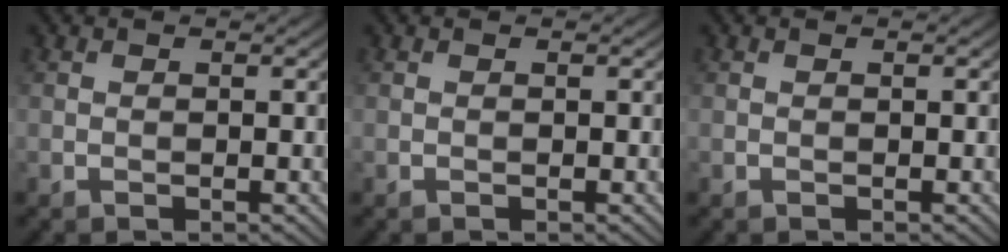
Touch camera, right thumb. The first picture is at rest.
{"total": 0.0}
{"total": 0.0}